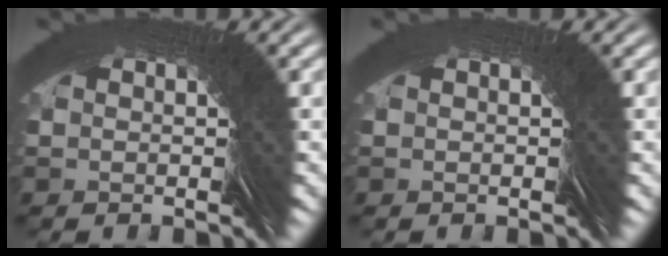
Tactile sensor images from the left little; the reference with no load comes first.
{"total": 0.0}